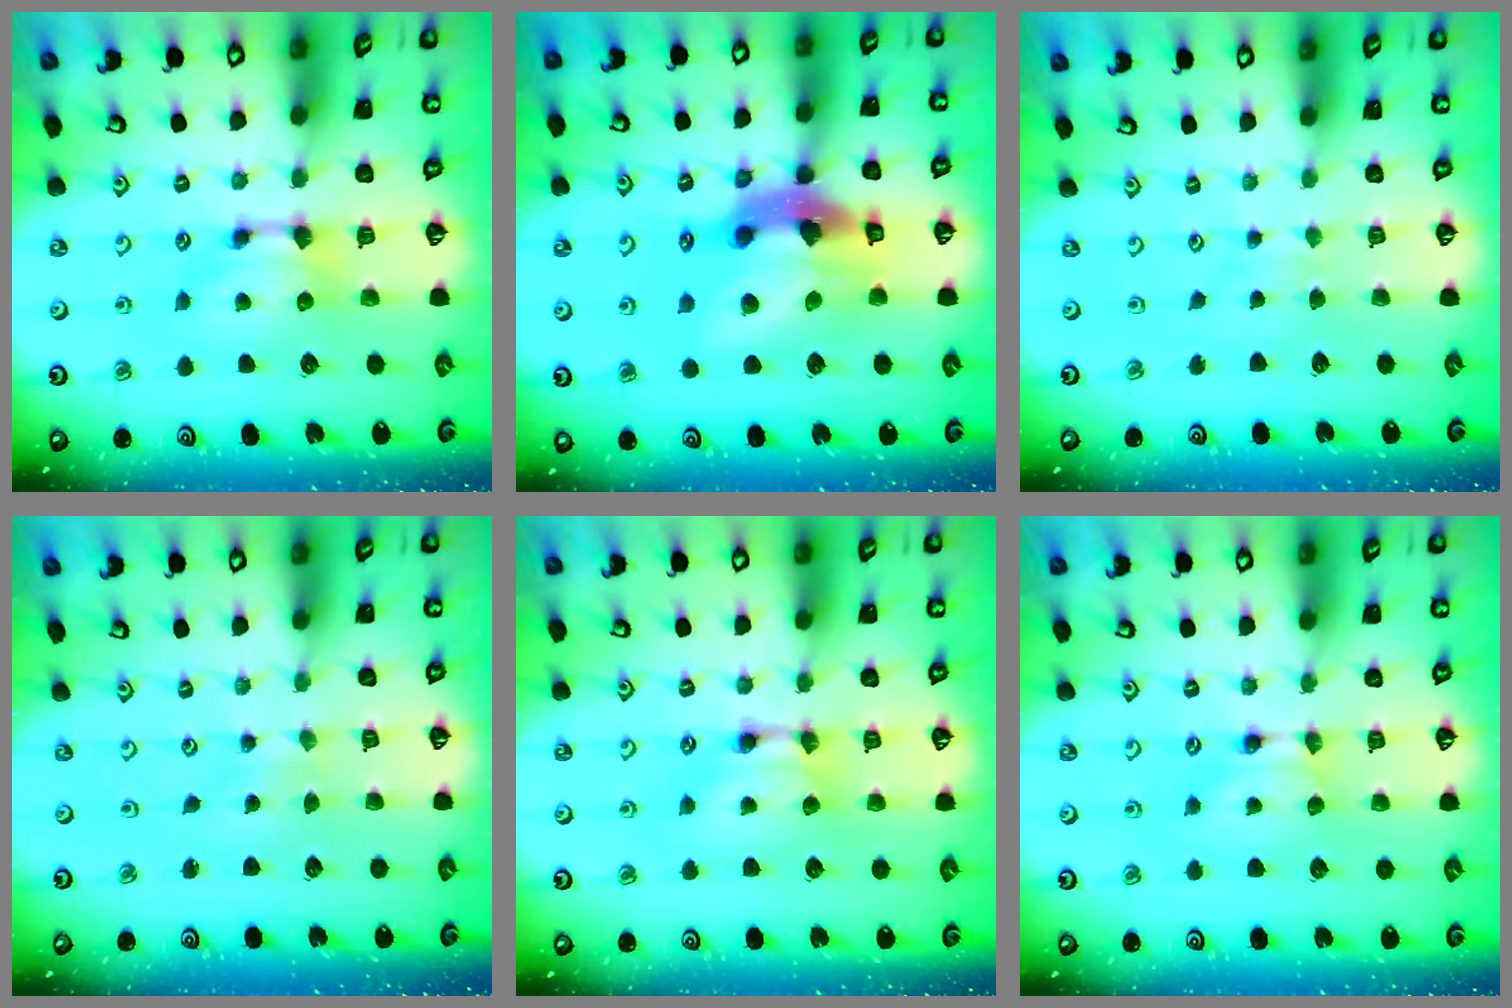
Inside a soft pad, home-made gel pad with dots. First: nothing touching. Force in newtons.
{"total": 12.6, "press": 12.2, "slide": 3.0}
{"total": 2.9, "press": 2.9, "slide": 0.4}
{"total": 3.9, "press": 3.9, "slide": 0.1}
{"total": 1.8, "press": 1.8, "slide": 0.1}
{"total": 0.0}